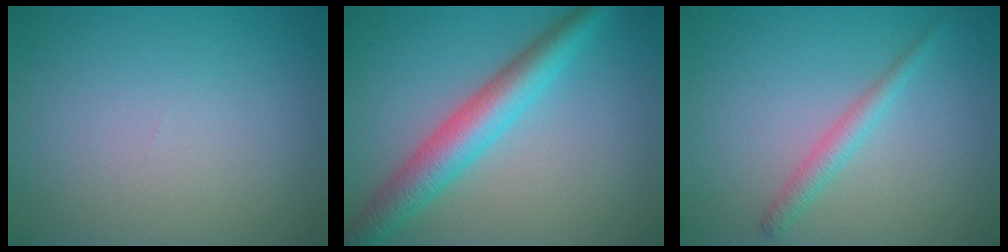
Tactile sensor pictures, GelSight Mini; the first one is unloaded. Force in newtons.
{"total": 5.6, "press": 5.6, "slide": 0.2}
{"total": 1.9, "press": 1.9, "slide": 0.1}